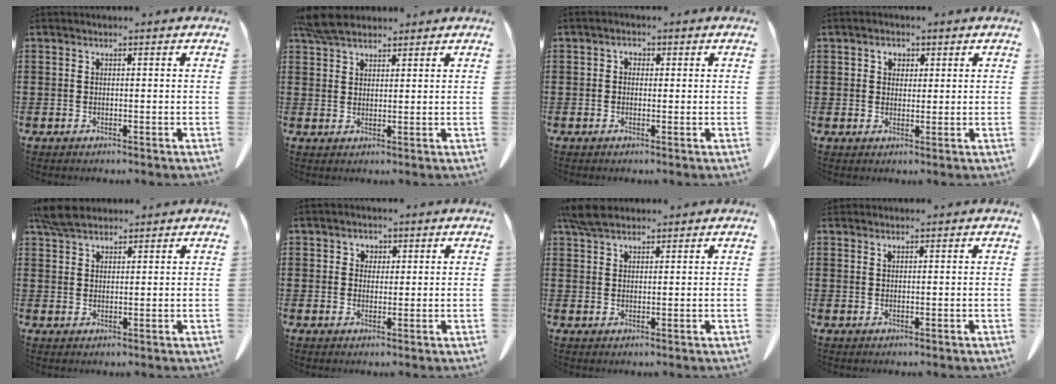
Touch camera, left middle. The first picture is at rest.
{"total": 5.5, "force": [4.7, 1.7, 2.4], "torque": [-0.060, -0.001, 0.090]}
{"total": 1.2, "force": [-0.3, 1.0, 0.7], "torque": [-0.016, 0.007, -0.008]}
{"total": 2.1, "force": [0.9, 1.6, 0.9], "torque": [-0.017, 0.004, 0.014]}
{"total": 5.0, "force": [4.1, 1.6, 2.3], "torque": [-0.054, -0.001, 0.079]}
{"total": 1.8, "force": [0.9, 1.6, 0.3], "torque": [-0.013, 0.008, 0.015]}
{"total": 4.4, "force": [3.6, 1.5, 2.1], "torque": [-0.051, 0.001, 0.069]}
{"total": 0.7, "force": [0.6, 0.2, 0.3], "torque": [-0.008, -0.001, 0.013]}